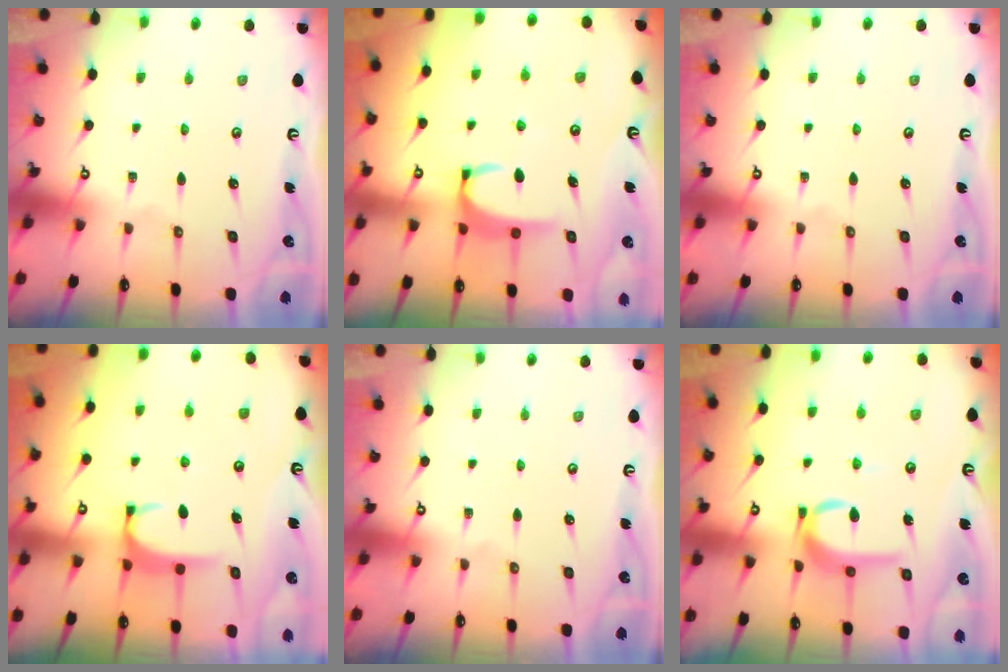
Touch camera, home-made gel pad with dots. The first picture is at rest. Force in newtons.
{"total": 3.7, "press": 3.7, "slide": 0.3}
{"total": 0.0}
{"total": 1.9, "press": 1.8, "slide": 0.5}
{"total": 0.0}
{"total": 10.5, "press": 10.5, "slide": 0.7}